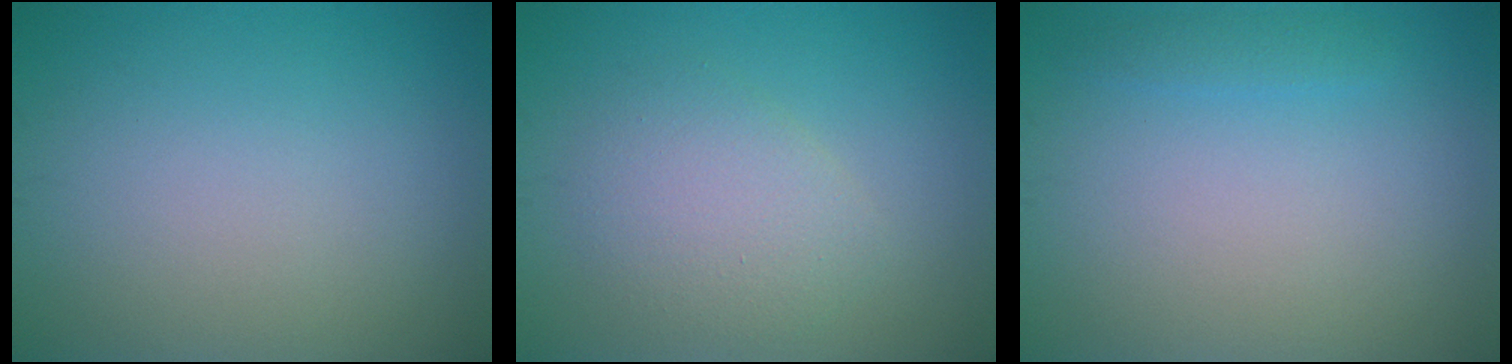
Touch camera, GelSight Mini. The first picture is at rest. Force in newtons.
{"total": 3.3, "press": 3.3, "slide": 0.2}
{"total": 1.0, "press": 1.0, "slide": 0.1}